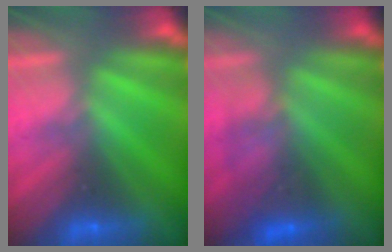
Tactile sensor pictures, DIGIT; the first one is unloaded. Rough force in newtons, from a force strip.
{"total": 4.3}